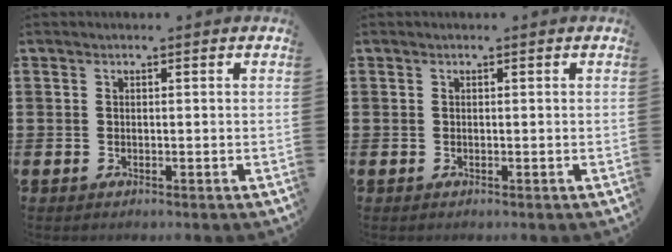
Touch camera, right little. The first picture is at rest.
{"total": 0.0}